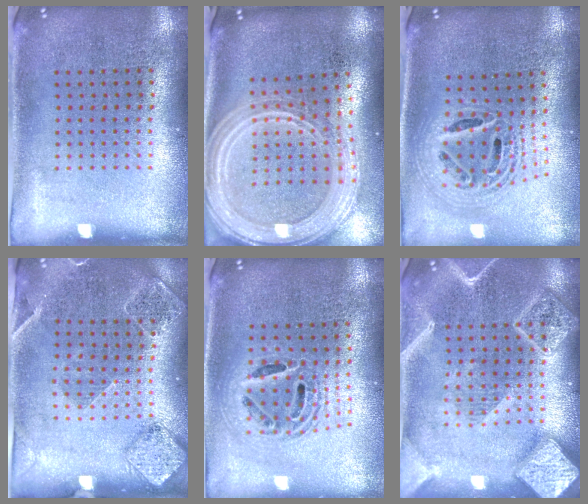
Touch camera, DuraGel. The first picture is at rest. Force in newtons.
{"total": 3.1, "press": 2.6, "slide": 1.8}
{"total": 2.2, "press": 1.6, "slide": 1.4}
{"total": 1.6, "press": 1.6, "slide": 0.3}
{"total": 1.8, "press": 1.5, "slide": 1.1}
{"total": 4.3, "press": 4.3, "slide": 0.5}